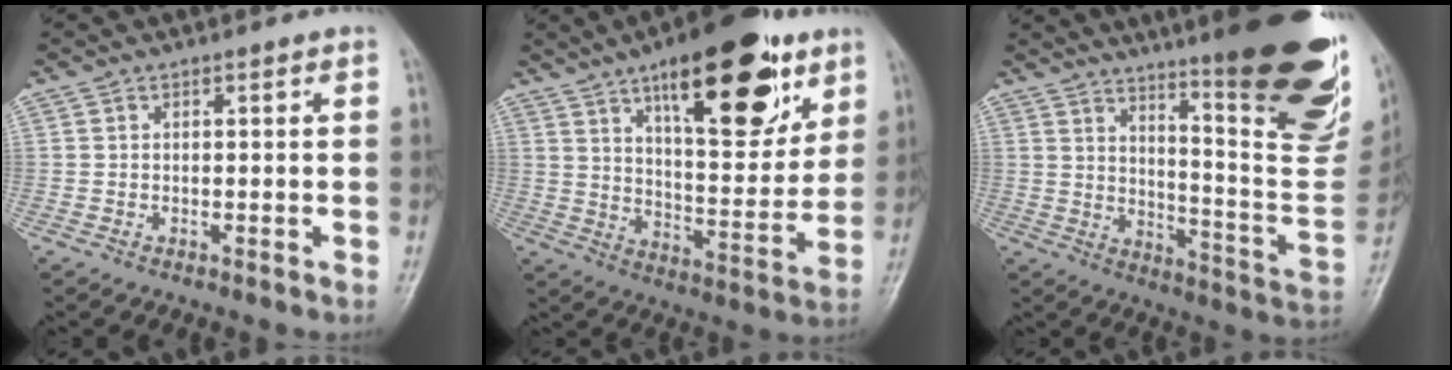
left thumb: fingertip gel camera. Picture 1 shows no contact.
{"total": 23.7, "force": [12.6, 9.0, 17.9], "torque": [-0.224, -0.048, 0.196]}
{"total": 30.3, "force": [17.9, 6.1, 23.7], "torque": [-0.247, -0.085, 0.251]}